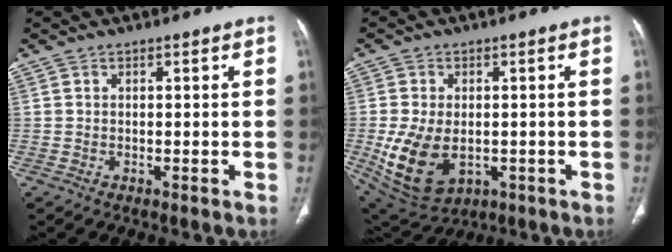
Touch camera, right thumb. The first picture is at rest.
{"total": 12.3, "force": [-2.2, 7.9, 9.1], "torque": [-0.167, -0.006, -0.014]}